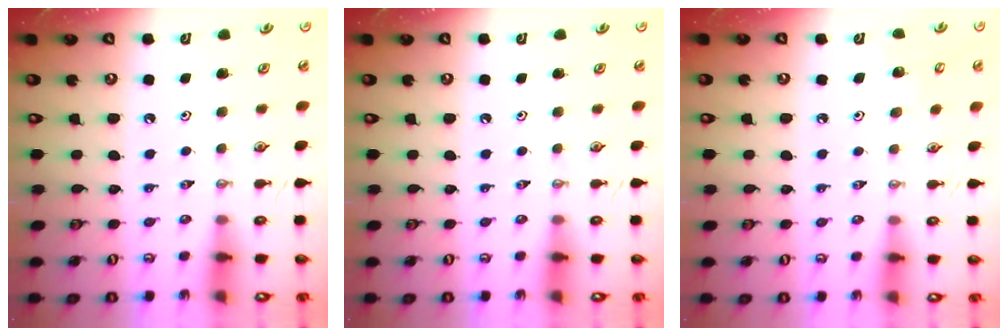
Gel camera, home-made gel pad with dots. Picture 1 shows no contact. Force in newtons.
{"total": 0.0}
{"total": 5.3, "press": 5.3, "slide": 0.4}